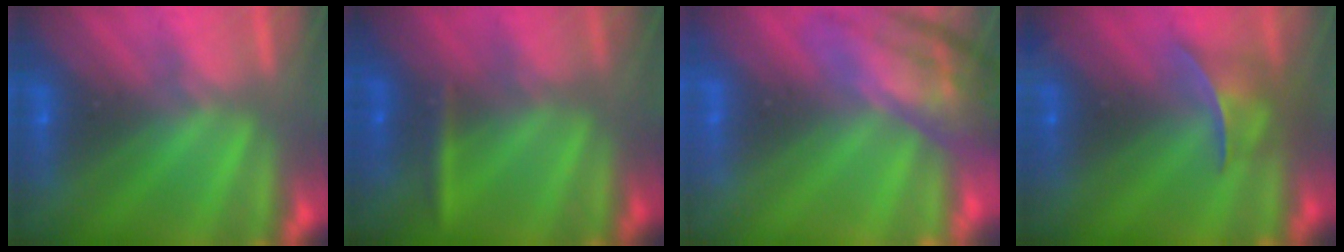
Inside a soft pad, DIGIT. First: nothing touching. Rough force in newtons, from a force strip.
{"total": 2.4}
{"total": 6.9}
{"total": 6.5}